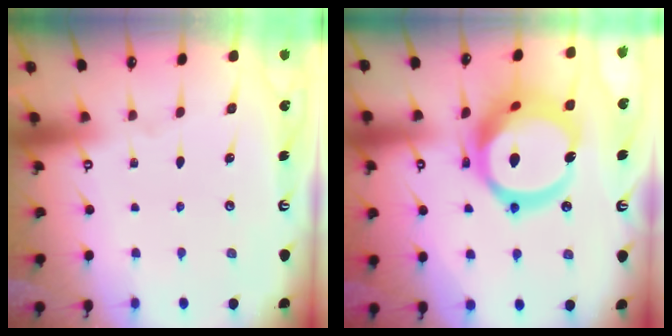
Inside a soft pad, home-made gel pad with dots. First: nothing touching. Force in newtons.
{"total": 24.0, "press": 23.9, "slide": 2.6}